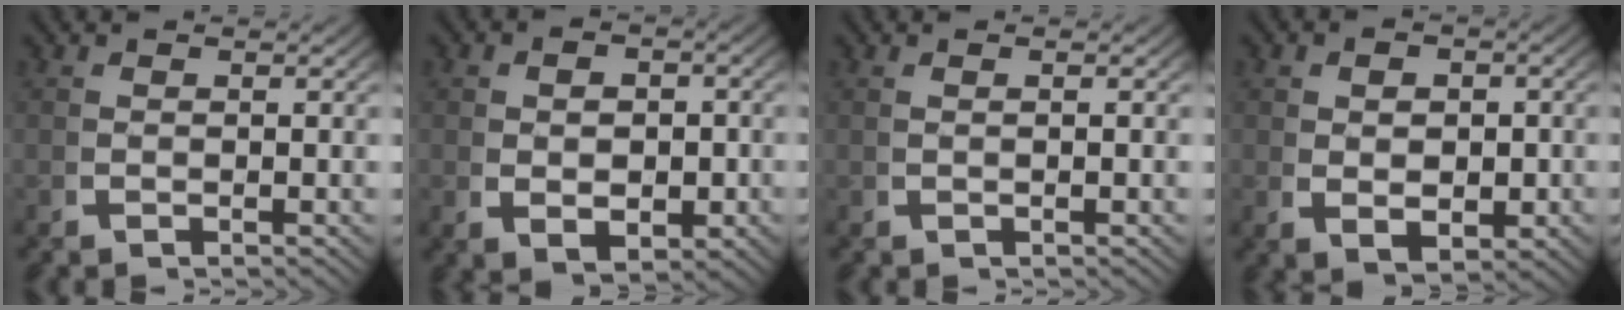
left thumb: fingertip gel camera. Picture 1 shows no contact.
{"total": 4.6, "force": [-0.4, 3.2, 3.3], "torque": [-0.057, -0.022, 0.007]}
{"total": 0.8, "force": [0.2, -0.4, 0.6], "torque": [-0.017, 0.001, 0.008]}
{"total": 4.5, "force": [-0.2, 3.2, 3.2], "torque": [-0.059, -0.024, 0.012]}